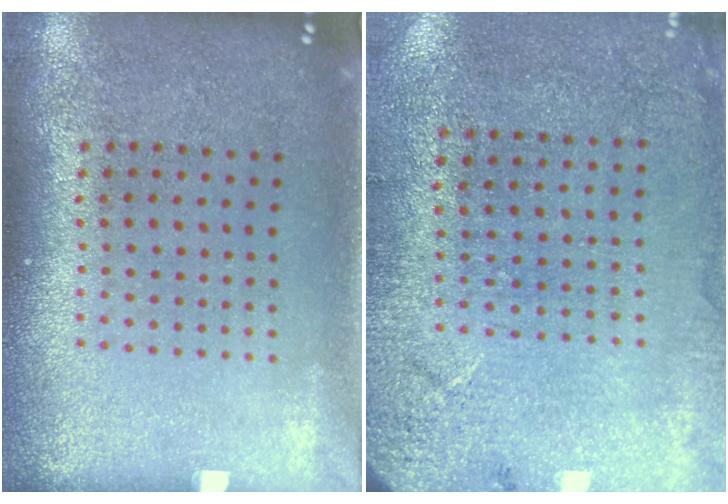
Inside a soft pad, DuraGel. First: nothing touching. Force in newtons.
{"total": 2.6, "press": 2.4, "slide": 0.9}